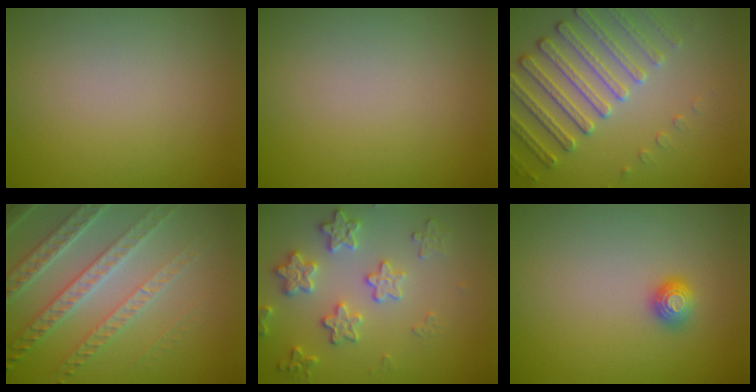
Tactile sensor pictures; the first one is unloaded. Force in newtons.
{"total": 0.0}
{"total": 4.3, "press": 4.2, "slide": 1.0}
{"total": 6.8, "press": 4.9, "slide": 4.8}
{"total": 3.6, "press": 3.6, "slide": 0.4}
{"total": 1.1, "press": 1.1, "slide": 0.2}